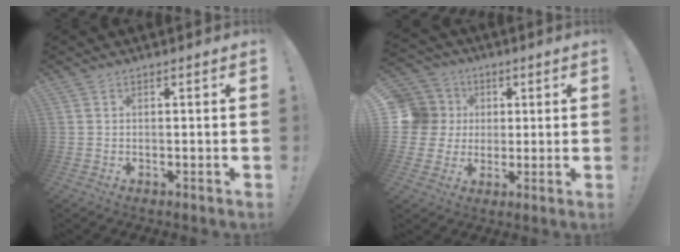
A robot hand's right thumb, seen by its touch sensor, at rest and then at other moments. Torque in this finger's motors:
{"motor_torque": [0.07, 0.02, -0.09, 0.08, 0.14]}